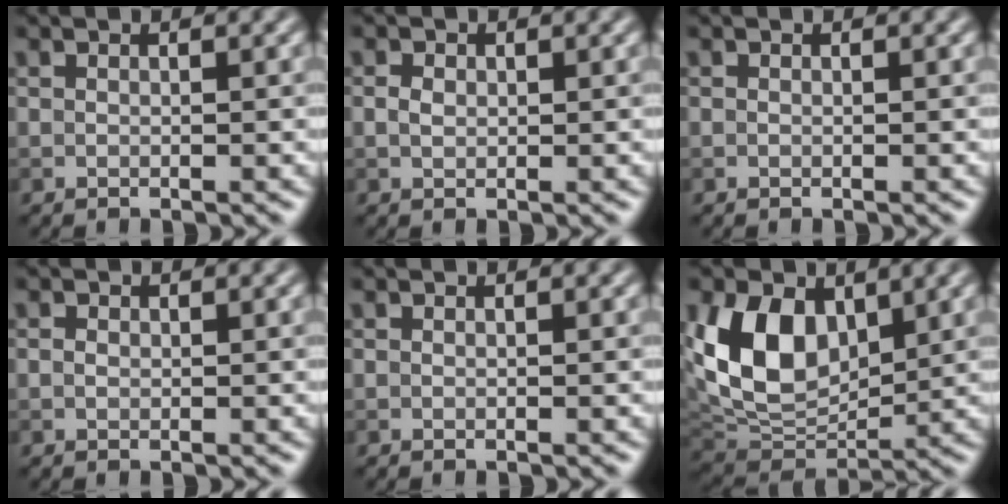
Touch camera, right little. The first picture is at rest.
{"total": 1.1, "force": [0.1, 0.8, 0.6], "torque": [-0.013, 0.001, 0.001]}
{"total": 0.0}
{"total": 0.7, "force": [0.0, 0.5, 0.4], "torque": [-0.007, -0.001, -0.001]}
{"total": 0.0}
{"total": 9.5, "force": [2.6, 6.4, 6.6], "torque": [-0.143, -0.014, 0.048]}